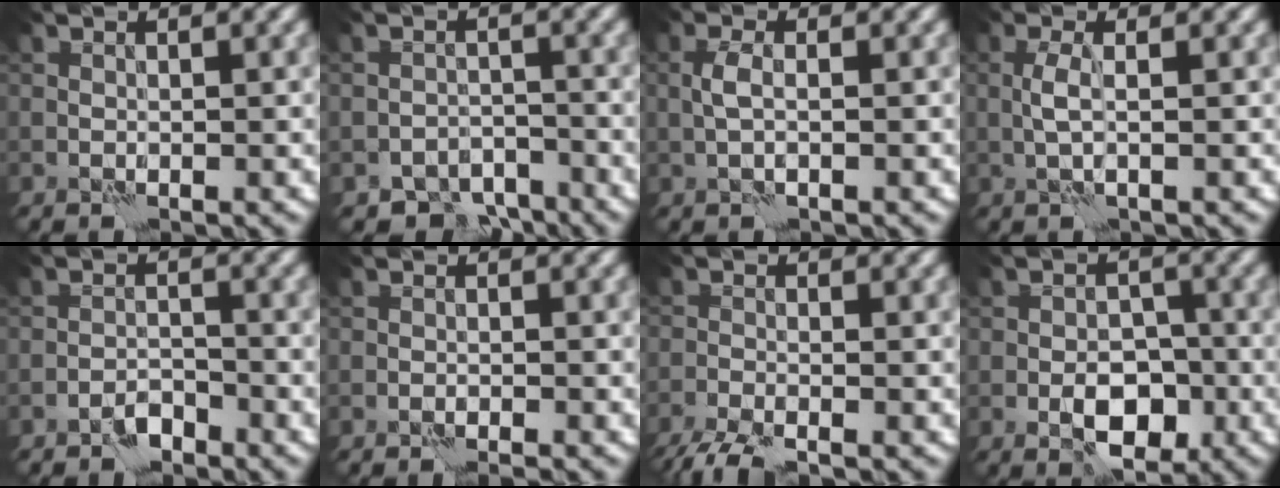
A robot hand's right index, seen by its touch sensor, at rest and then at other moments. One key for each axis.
{"total": 4.7, "fx": -4.1, "fy": 2.2, "fz": 0.9, "tx": 0.002, "ty": -0.003, "tz": -0.066}
{"total": 1.6, "fx": -0.2, "fy": 0.4, "fz": 1.5, "tx": -0.034, "ty": 0.006, "tz": -0.007}
{"total": 1.4, "fx": -0.1, "fy": -0.2, "fz": 1.4, "tx": -0.034, "ty": 0.006, "tz": -0.003}
{"total": 1.9, "fx": -1.7, "fy": 0.5, "fz": 0.7, "tx": -0.007, "ty": 0.009, "tz": -0.034}
{"total": 0.9, "fx": -0.7, "fy": -0.2, "fz": 0.4, "tx": -0.012, "ty": 0.003, "tz": -0.016}
{"total": 3.7, "fx": -3.2, "fy": 0.3, "fz": 1.9, "tx": -0.042, "ty": -0.013, "tz": -0.069}
{"total": 4.8, "fx": -2.2, "fy": 2.7, "fz": 3.3, "tx": -0.043, "ty": 0.001, "tz": -0.036}